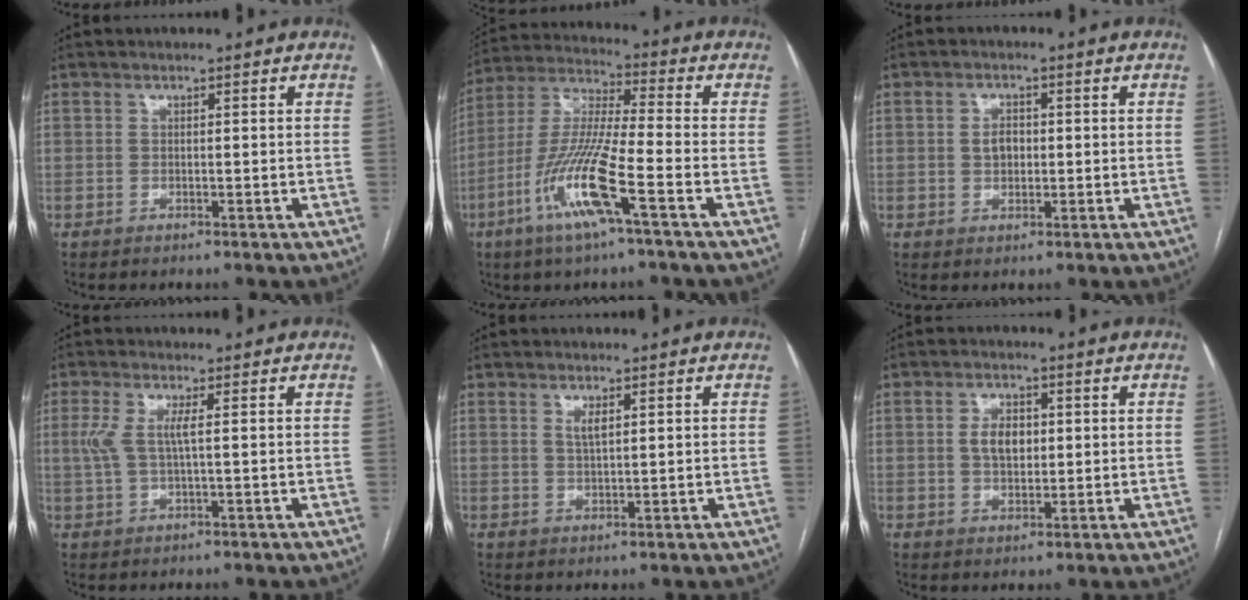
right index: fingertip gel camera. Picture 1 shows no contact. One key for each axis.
{"total": 13.8, "fx": -6.0, "fy": 0.5, "fz": 12.4, "tx": -0.262, "ty": -0.011, "tz": -0.120}
{"total": 2.7, "fx": 0.1, "fy": 1.9, "fz": 1.9, "tx": -0.032, "ty": 0.006, "tz": 0.003}
{"total": 3.9, "fx": 0.6, "fy": 0.6, "fz": 3.8, "tx": -0.099, "ty": 0.011, "tz": 0.014}
{"total": 2.0, "fx": 0.9, "fy": 0.4, "fz": 1.7, "tx": -0.038, "ty": -0.003, "tz": 0.020}
{"total": 4.3, "fx": 0.6, "fy": 2.6, "fz": 3.4, "tx": -0.063, "ty": 0.007, "tz": 0.014}